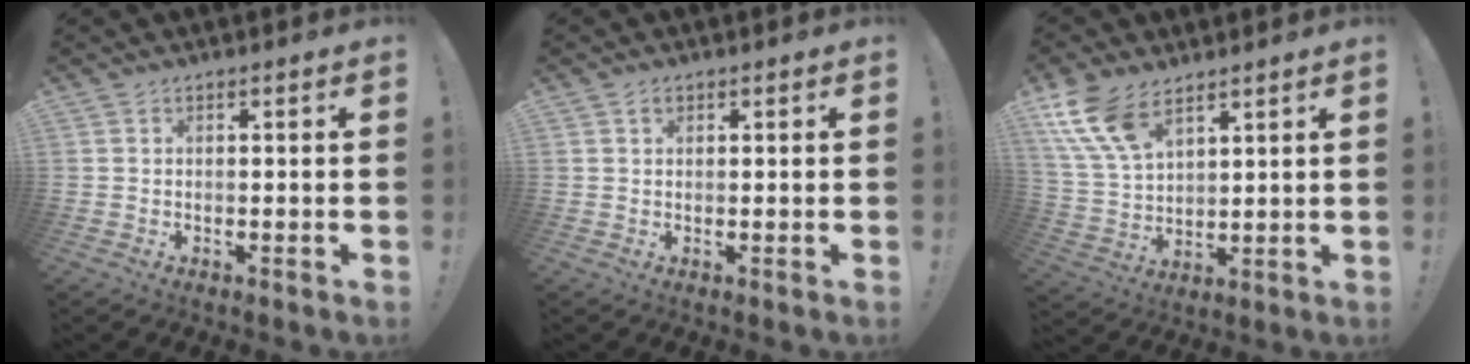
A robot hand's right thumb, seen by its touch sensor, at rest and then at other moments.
{"total": 1.0, "force": [0.6, 0.8, 0.4], "torque": [-0.006, 0.001, 0.010]}
{"total": 12.4, "force": [8.0, 6.1, 7.3], "torque": [-0.161, -0.038, 0.154]}